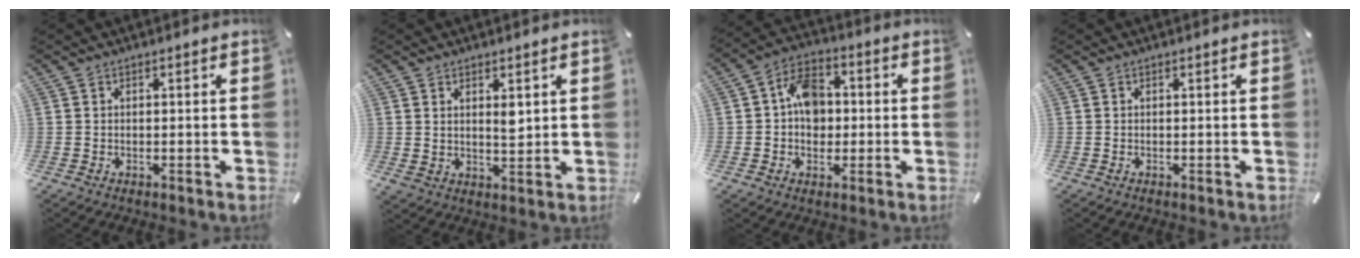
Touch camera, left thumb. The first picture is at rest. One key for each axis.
{"total": 4.6, "fx": 2.4, "fy": 2.5, "fz": 3.0, "tx": -0.041, "ty": -0.017, "tz": 0.038}
{"total": 9.0, "fx": 0.4, "fy": 7.1, "fz": 5.5, "tx": -0.086, "ty": 0.014, "tz": 0.010}
{"total": 0.0}